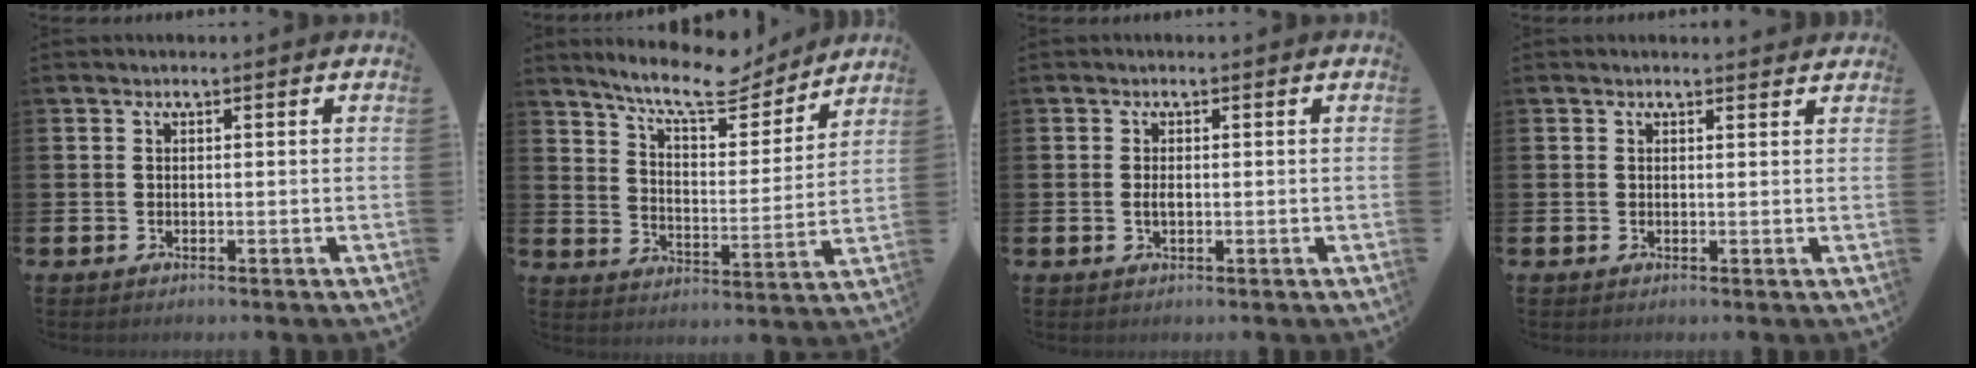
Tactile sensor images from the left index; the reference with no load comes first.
{"total": 10.1, "force": [9.1, 1.9, 3.8], "torque": [-0.097, -0.052, 0.159]}
{"total": 1.2, "force": [0.0, 0.6, 1.1], "torque": [-0.019, 0.002, -0.003]}
{"total": 0.8, "force": [0.8, 0.2, 0.1], "torque": [0.004, -0.001, 0.013]}